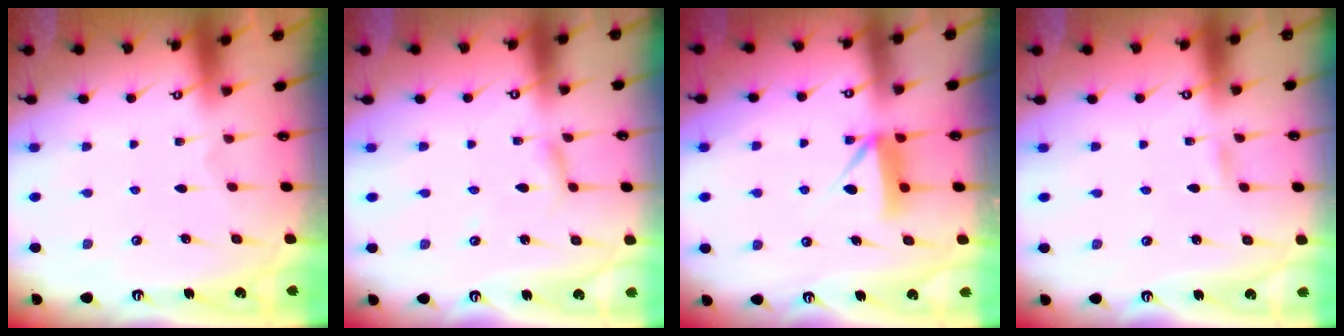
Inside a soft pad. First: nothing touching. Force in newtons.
{"total": 2.1, "press": 2.1, "slide": 0.2}
{"total": 8.5, "press": 8.5, "slide": 0.7}
{"total": 1.7, "press": 1.7, "slide": 0.2}